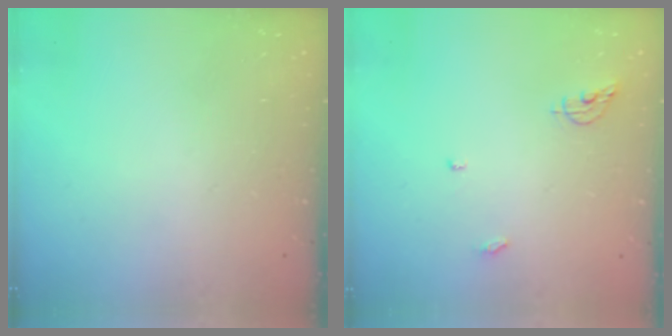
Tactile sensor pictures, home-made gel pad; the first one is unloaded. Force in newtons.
{"total": 6.3, "press": 6.2, "slide": 0.6}